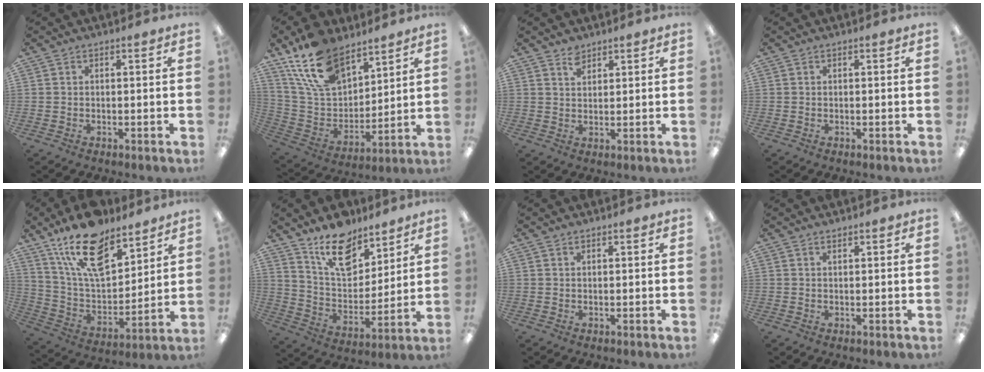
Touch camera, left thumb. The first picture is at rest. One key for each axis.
{"total": 18.0, "fx": 12.6, "fy": 9.5, "fz": 8.5, "tx": -0.176, "ty": -0.058, "tz": 0.238}
{"total": 3.2, "fx": 2.7, "fy": 1.5, "fz": 0.9, "tx": -0.006, "ty": -0.013, "tz": 0.049}
{"total": 0.0}
{"total": 18.8, "fx": 13.3, "fy": 8.6, "fz": 10.1, "tx": -0.187, "ty": -0.070, "tz": 0.236}
{"total": 15.7, "fx": 11.7, "fy": 7.9, "fz": 6.7, "tx": -0.101, "ty": -0.078, "tz": 0.211}
{"total": 0.6, "fx": 0.5, "fy": 0.2, "fz": 0.2, "tx": -0.004, "ty": 0.001, "tz": 0.010}
{"total": 0.7, "fx": 0.7, "fy": 0.2, "fz": 0.1, "tx": -0.004, "ty": -0.001, "tz": 0.013}